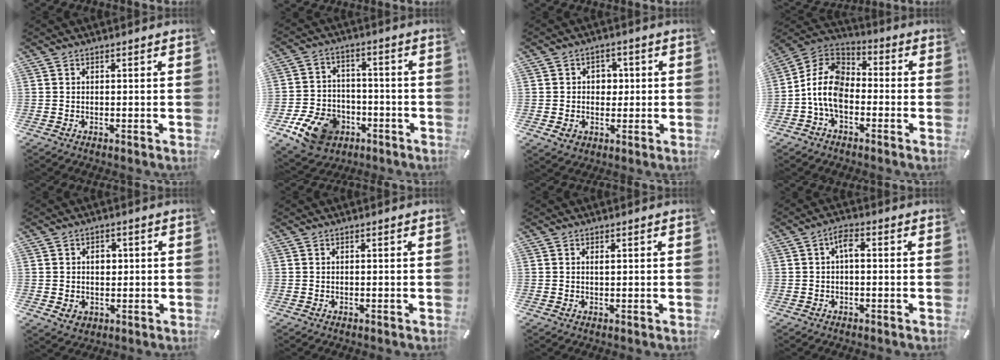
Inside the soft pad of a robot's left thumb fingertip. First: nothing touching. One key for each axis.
{"total": 12.3, "fx": -6.4, "fy": 9.1, "fz": 5.4, "tx": -0.100, "ty": 0.048, "tz": -0.110}
{"total": 6.4, "fx": 0.1, "fy": 6.1, "fz": 2.0, "tx": -0.019, "ty": 0.005, "tz": 0.000}
{"total": 10.8, "fx": -4.4, "fy": 7.1, "fz": 6.8, "tx": -0.168, "ty": 0.012, "tz": -0.093}
{"total": 5.3, "fx": 0.5, "fy": 4.9, "fz": 1.8, "tx": -0.012, "ty": 0.001, "tz": 0.006}
{"total": 0.0}
{"total": 0.6, "fx": 0.3, "fy": 0.3, "fz": 0.5, "tx": -0.010, "ty": 0.000, "tz": 0.005}
{"total": 3.6, "fx": -0.1, "fy": 1.6, "fz": 3.2, "tx": -0.062, "ty": 0.015, "tz": -0.005}